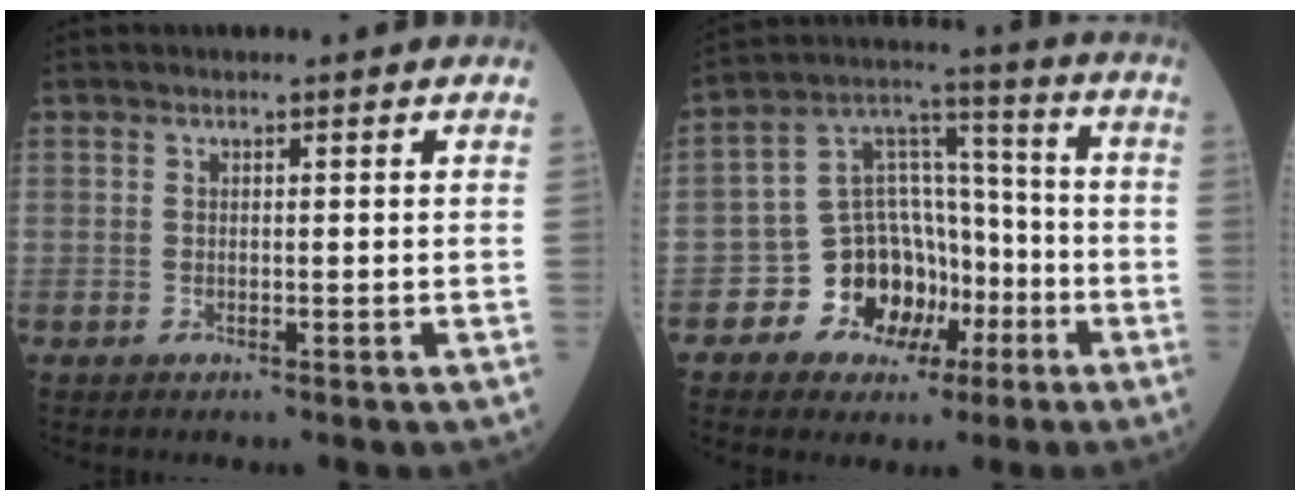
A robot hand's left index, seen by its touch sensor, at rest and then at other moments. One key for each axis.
{"total": 11.7, "fx": -4.8, "fy": 8.8, "fz": 6.1, "tx": -0.116, "ty": 0.032, "tz": -0.074}